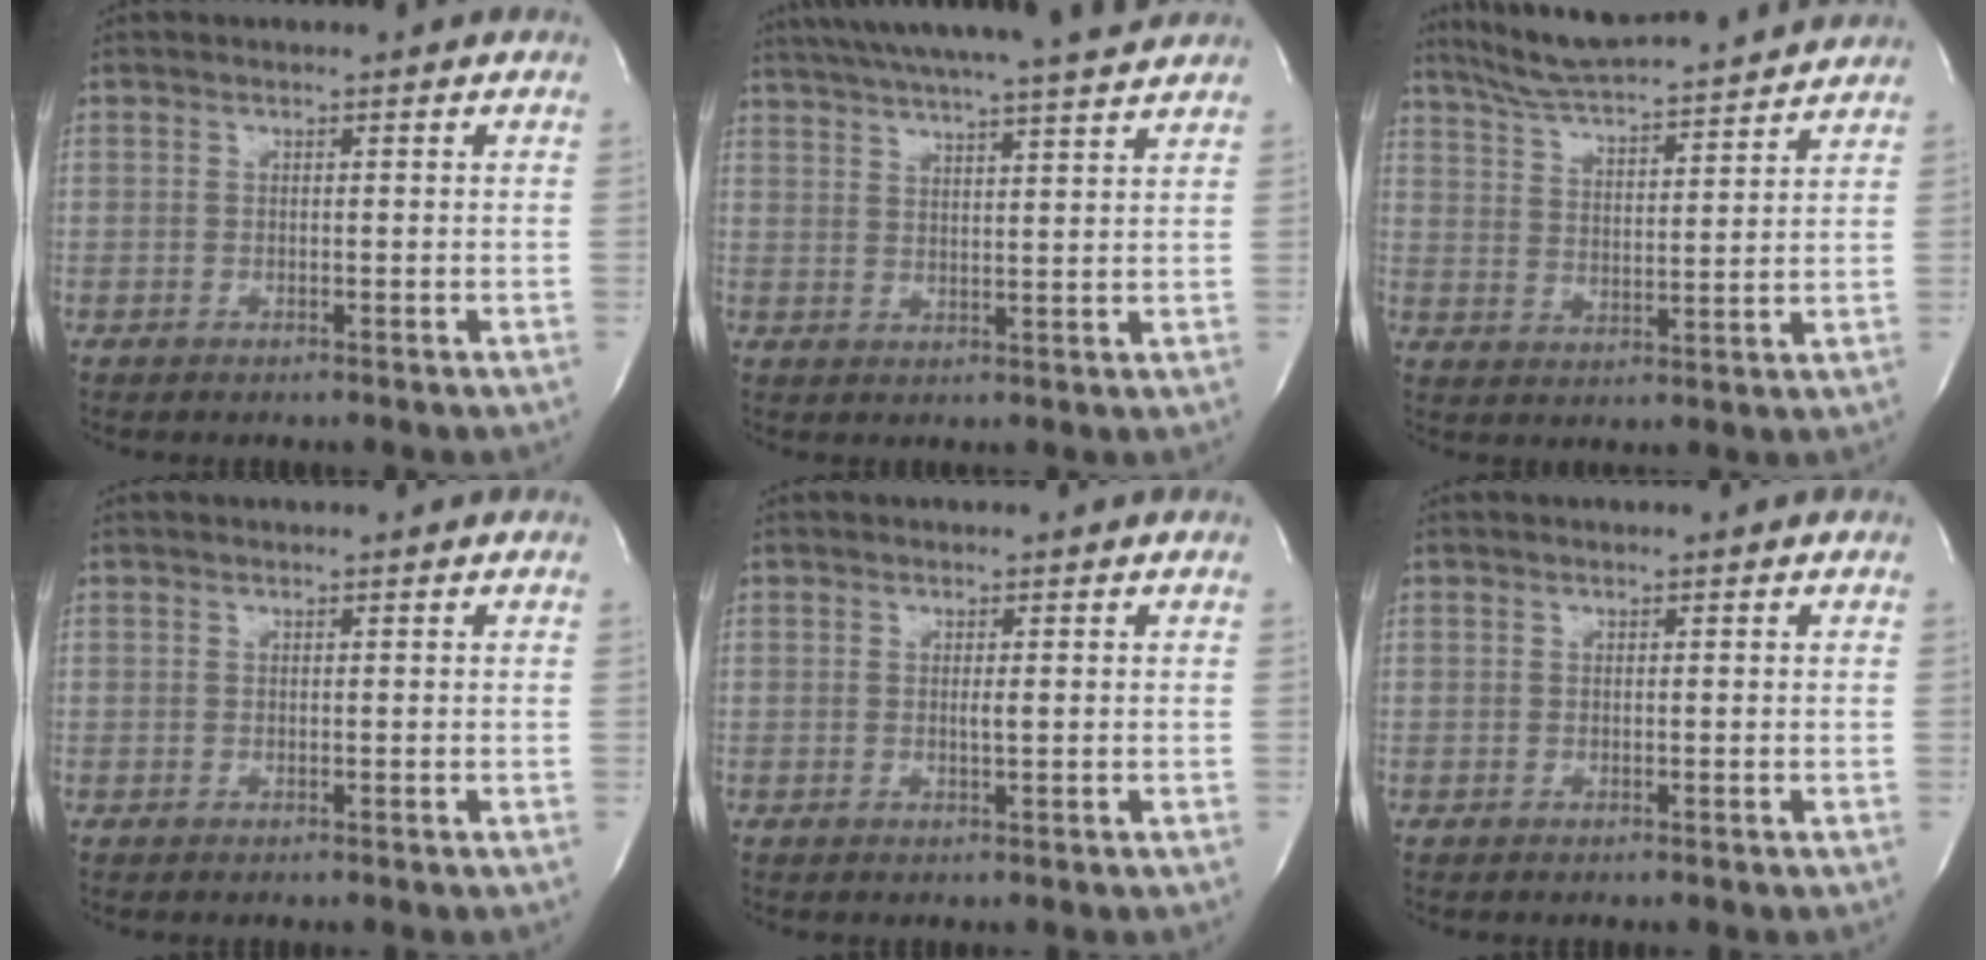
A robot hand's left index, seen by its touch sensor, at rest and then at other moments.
{"total": 17.9, "force": [15.9, -0.1, 8.0], "torque": [-0.139, 0.000, 0.221]}
{"total": 16.1, "force": [14.9, 0.6, 6.1], "torque": [-0.108, 0.010, 0.225]}
{"total": 0.8, "force": [-0.8, -0.1, -0.1], "torque": [0.002, 0.000, -0.011]}
{"total": 0.7, "force": [-0.1, 0.0, 0.7], "torque": [-0.023, -0.005, -0.002]}
{"total": 0.0}